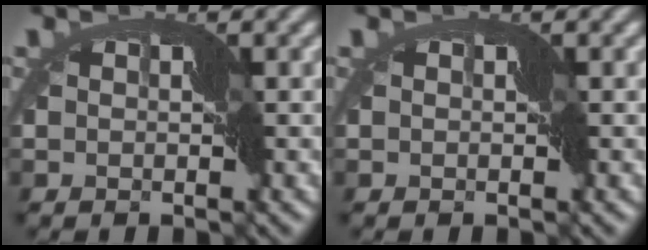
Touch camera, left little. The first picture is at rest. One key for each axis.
{"total": 0.0}